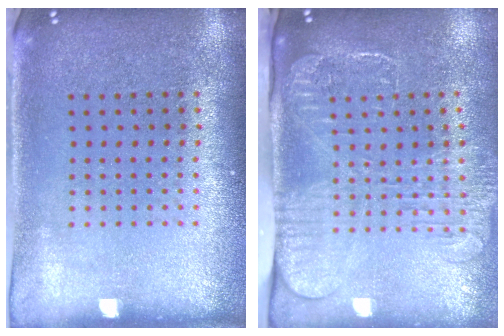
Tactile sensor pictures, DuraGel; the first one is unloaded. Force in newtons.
{"total": 2.6, "press": 2.0, "slide": 1.7}